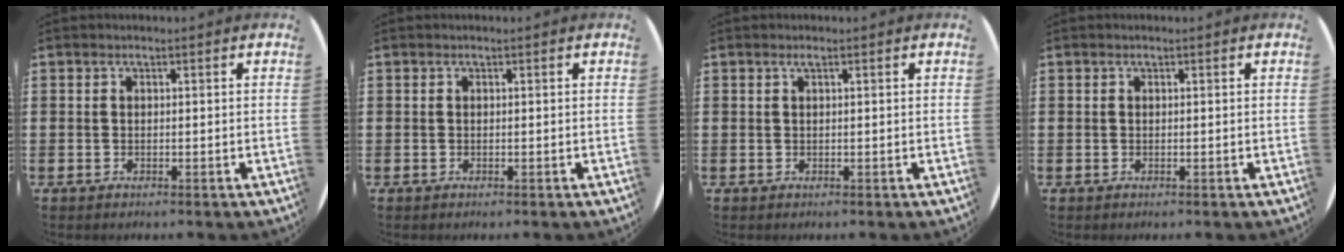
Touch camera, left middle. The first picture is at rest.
{"total": 0.0}
{"total": 0.5, "force": [0.3, 0.0, 0.4], "torque": [-0.007, 0.000, 0.006]}
{"total": 0.0}